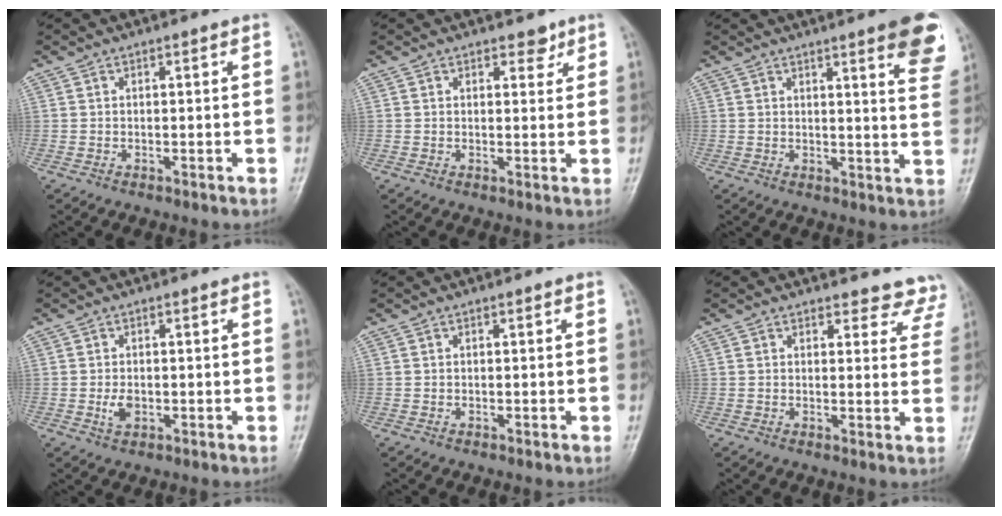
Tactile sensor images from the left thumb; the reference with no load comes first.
{"total": 2.5, "force": [1.7, 1.5, 1.1], "torque": [0.004, -0.009, 0.022]}
{"total": 10.8, "force": [6.5, 1.9, 8.4], "torque": [-0.080, -0.029, 0.067]}
{"total": 2.7, "force": [-0.5, 1.8, 1.9], "torque": [-0.033, -0.002, -0.008]}
{"total": 0.0}
{"total": 7.7, "force": [7.2, 2.9, -0.2], "torque": [0.059, -0.038, 0.048]}